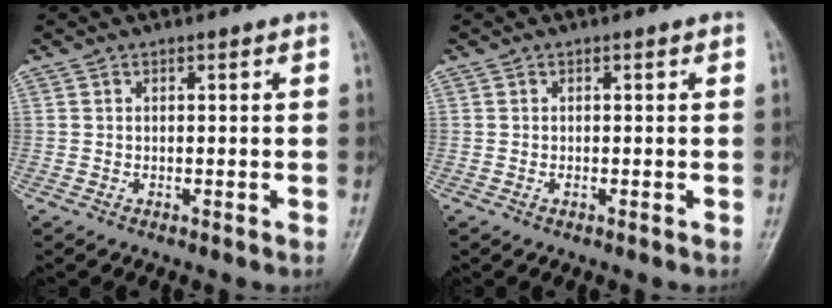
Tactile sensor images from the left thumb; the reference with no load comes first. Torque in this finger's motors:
{"motor_torque": [-0.11, 0.05, 0.11, -0.06, 0.01]}